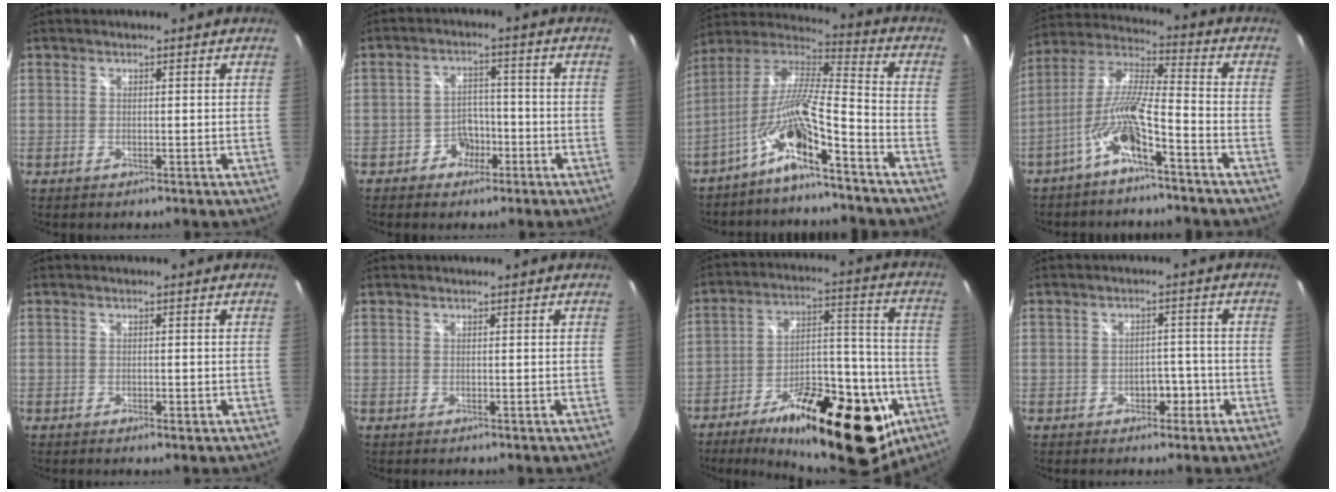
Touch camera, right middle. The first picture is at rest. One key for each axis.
{"total": 5.0, "fx": -2.9, "fy": 3.9, "fz": 1.3, "tx": -0.030, "ty": 0.015, "tz": -0.040}
{"total": 11.4, "fx": -6.8, "fy": 0.0, "fz": 9.2, "tx": -0.167, "ty": 0.001, "tz": -0.131}
{"total": 9.7, "fx": -5.1, "fy": 1.3, "fz": 8.1, "tx": -0.177, "ty": 0.006, "tz": -0.096}
{"total": 1.3, "fx": -0.4, "fy": 0.5, "fz": 1.1, "tx": -0.017, "ty": -0.002, "tz": -0.007}
{"total": 0.0}
{"total": 28.6, "fx": -15.6, "fy": 11.9, "fz": 20.9, "tx": -0.302, "ty": 0.008, "tz": -0.219}
{"total": 2.9, "fx": -1.3, "fy": 2.2, "fz": 1.3, "tx": -0.024, "ty": 0.008, "tz": -0.014}